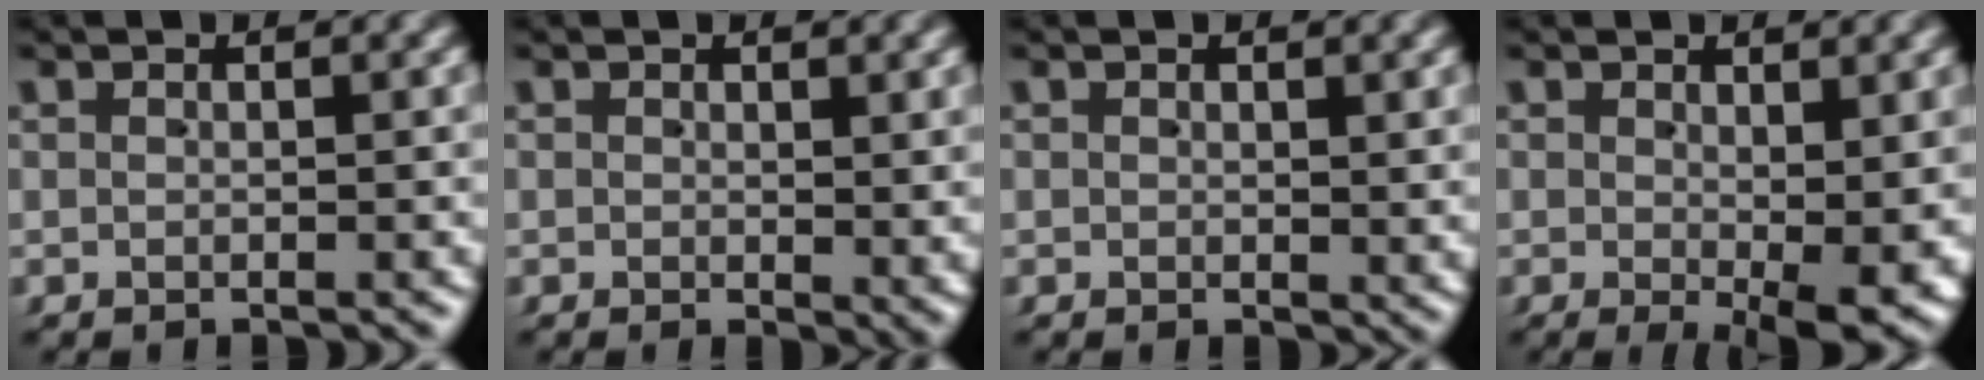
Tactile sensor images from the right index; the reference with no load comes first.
{"total": 1.3, "force": [0.3, 0.6, 1.1], "torque": [-0.005, -0.005, 0.007]}
{"total": 0.9, "force": [0.4, 0.6, 0.5], "torque": [-0.001, -0.002, 0.008]}
{"total": 4.4, "force": [-0.8, 1.1, 4.2], "torque": [-0.054, -0.019, -0.004]}